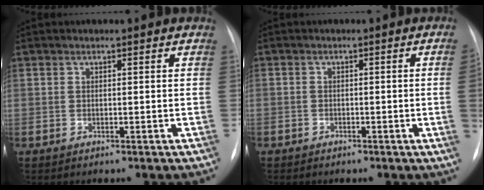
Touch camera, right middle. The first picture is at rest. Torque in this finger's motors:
{"motor_torque": [0.21, -0.58, -0.49, -0.21]}